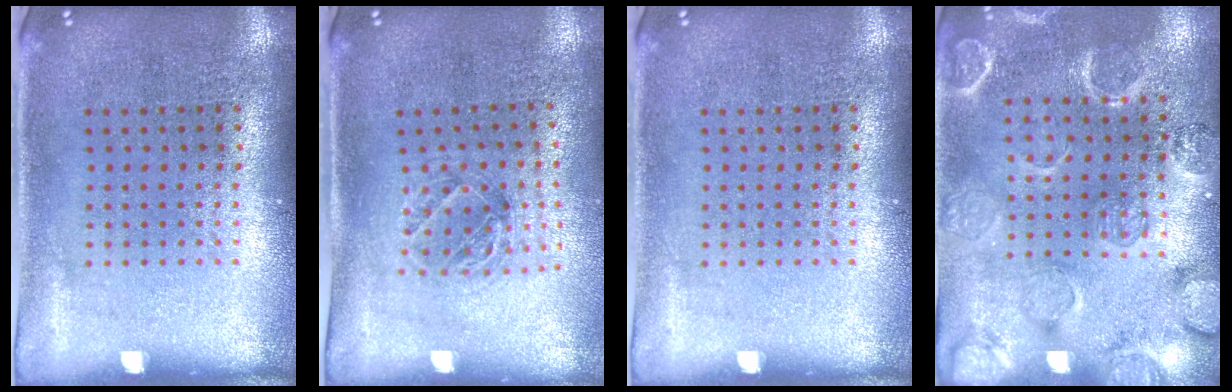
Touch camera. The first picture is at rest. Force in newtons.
{"total": 1.1, "press": 1.1, "slide": 0.2}
{"total": 0.0}
{"total": 2.3, "press": 2.2, "slide": 0.6}